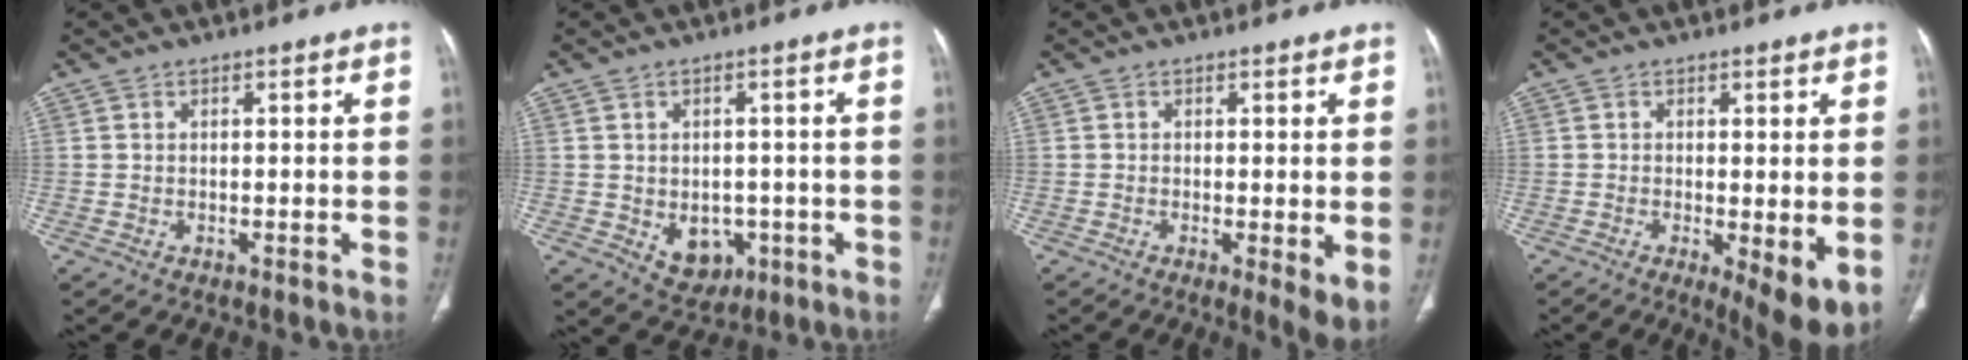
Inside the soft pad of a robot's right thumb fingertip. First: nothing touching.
{"total": 4.7, "force": [-1.3, 3.6, 2.8], "torque": [-0.024, 0.005, -0.004]}
{"total": 4.8, "force": [-0.4, 1.2, 4.6], "torque": [-0.076, -0.018, -0.009]}
{"total": 7.7, "force": [-1.3, 2.2, 7.2], "torque": [-0.109, -0.024, -0.017]}